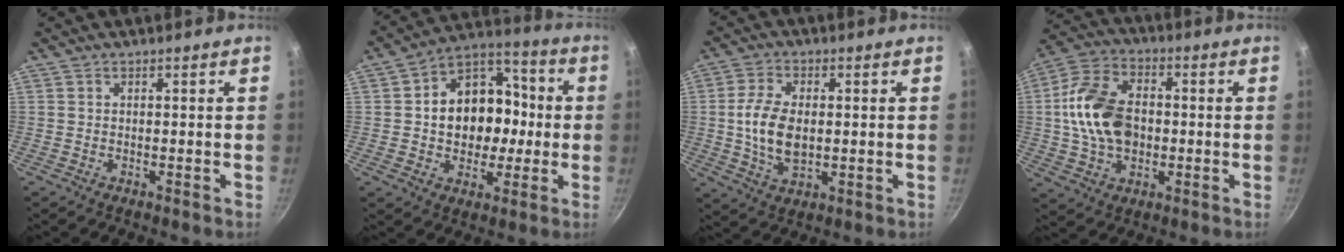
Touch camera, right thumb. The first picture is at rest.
{"total": 16.5, "force": [-0.2, 13.1, 10.2], "torque": [-0.117, 0.034, -0.010]}
{"total": 9.8, "force": [0.1, 5.8, 8.0], "torque": [-0.151, -0.001, 0.003]}
{"total": 15.6, "force": [0.0, 10.8, 11.3], "torque": [-0.193, 0.023, -0.010]}